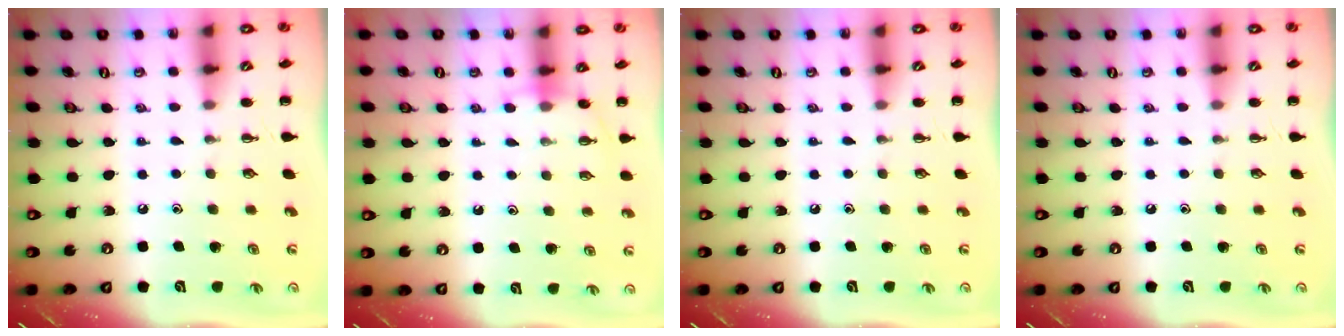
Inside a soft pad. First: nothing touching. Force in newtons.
{"total": 5.5, "press": 5.4, "slide": 1.3}
{"total": 0.0}
{"total": 0.0}